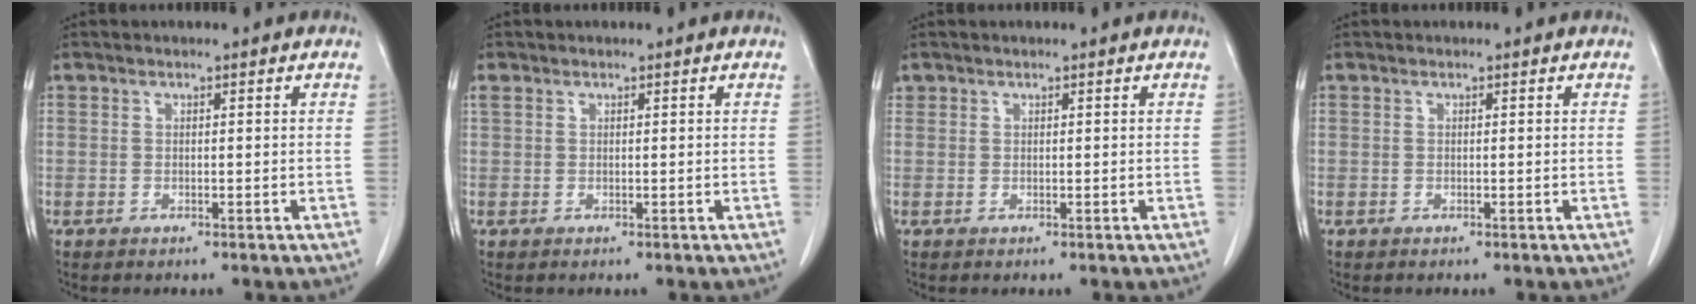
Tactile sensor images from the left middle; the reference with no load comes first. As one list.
[{"total": 0.7, "force": [0.5, 0.4, 0.2], "torque": [-0.011, 0.014, 0.011]}, {"total": 0.7, "force": [0.4, 0.5, 0.0], "torque": [0.001, 0.010, 0.009]}, {"total": 0.0}]